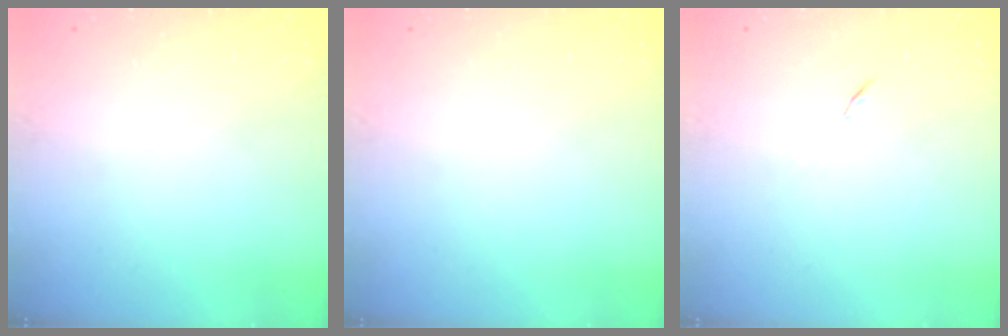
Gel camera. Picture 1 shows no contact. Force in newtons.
{"total": 0.0}
{"total": 5.3, "press": 4.8, "slide": 2.2}